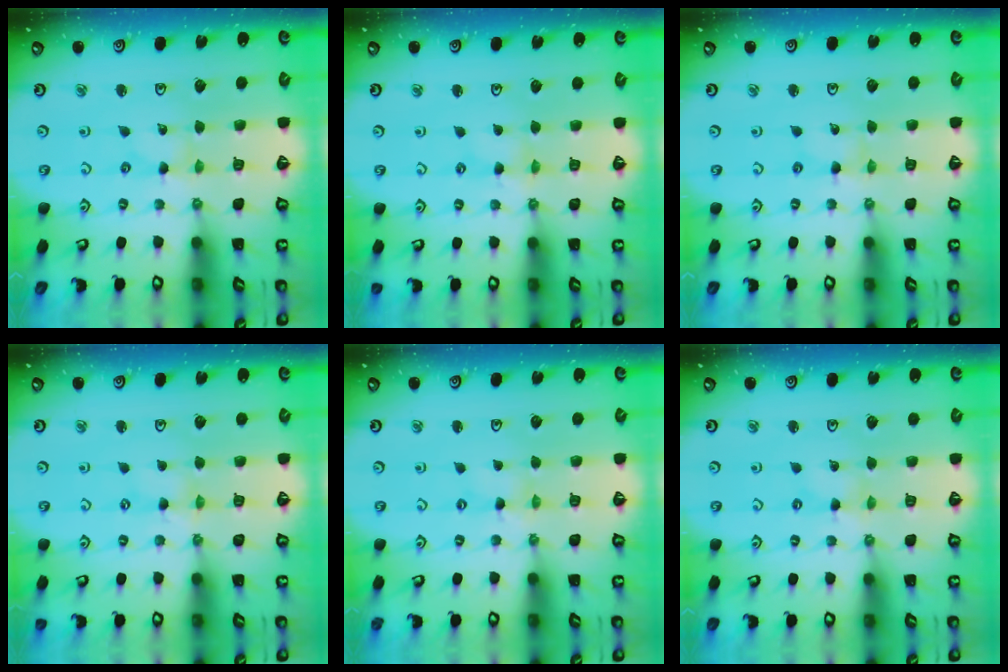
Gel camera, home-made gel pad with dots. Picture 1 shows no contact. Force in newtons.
{"total": 0.0}
{"total": 0.0}
{"total": 0.0}
{"total": 0.0}
{"total": 0.0}